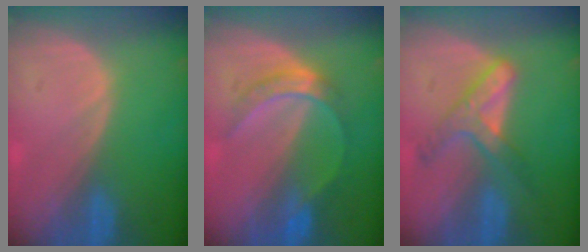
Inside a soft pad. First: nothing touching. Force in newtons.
{"total": 5.1, "press": 5.1, "slide": 0.5}
{"total": 6.2, "press": 5.6, "slide": 2.7}